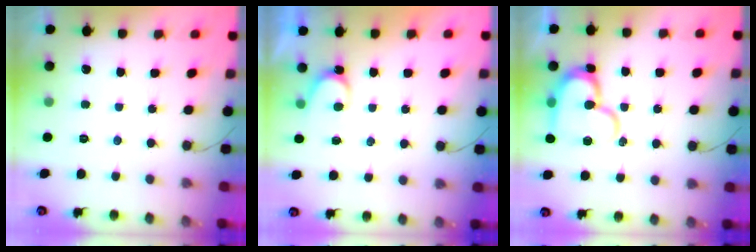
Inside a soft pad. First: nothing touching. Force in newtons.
{"total": 5.6, "press": 5.6, "slide": 0.4}
{"total": 16.5, "press": 16.4, "slide": 1.5}